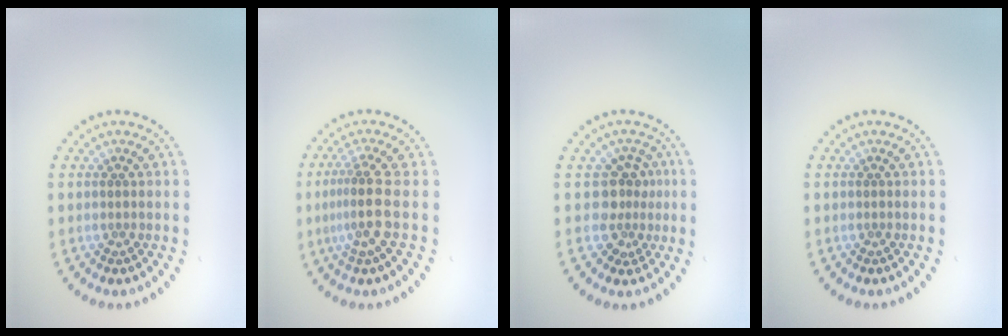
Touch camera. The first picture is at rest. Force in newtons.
{"total": 3.0, "press": 2.1, "slide": 2.1}
{"total": 2.8, "press": 2.1, "slide": 1.8}
{"total": 0.0}